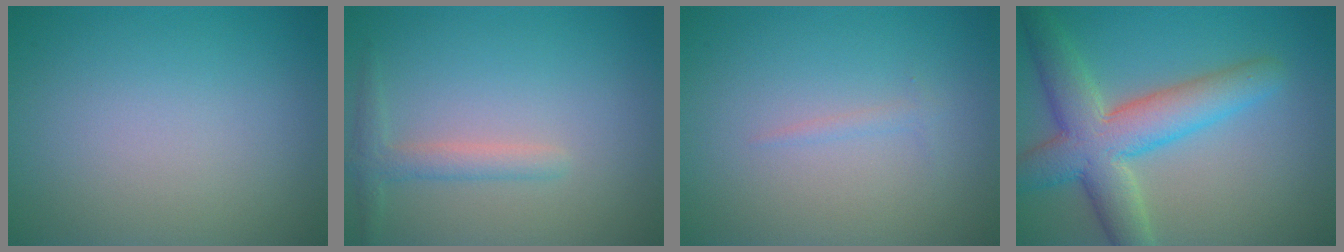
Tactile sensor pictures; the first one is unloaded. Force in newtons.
{"total": 1.9, "press": 1.9, "slide": 0.1}
{"total": 0.7, "press": 0.7, "slide": 0.0}
{"total": 7.6, "press": 7.6, "slide": 0.4}